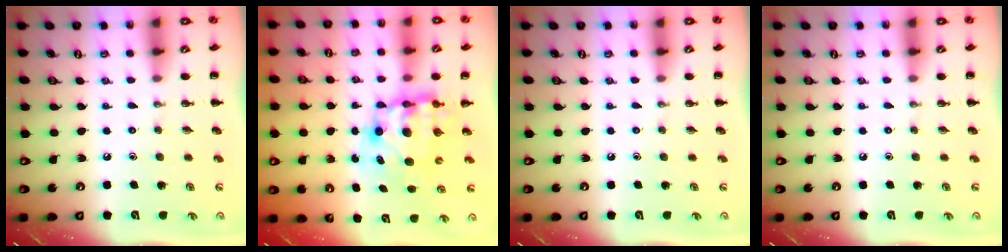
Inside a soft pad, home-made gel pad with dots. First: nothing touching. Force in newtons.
{"total": 9.7, "press": 9.3, "slide": 3.0}
{"total": 0.0}
{"total": 0.0}